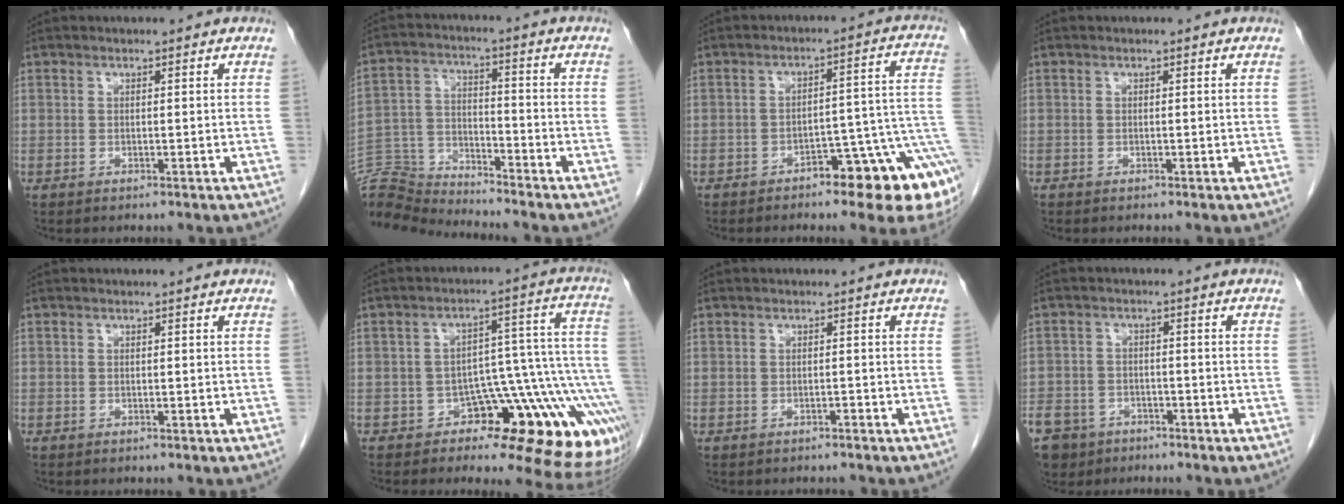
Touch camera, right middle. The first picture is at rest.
{"total": 9.5, "force": [-9.4, -0.5, -1.0], "torque": [0.013, 0.020, -0.181]}
{"total": 11.8, "force": [-6.4, 3.2, 9.3], "torque": [-0.069, 0.029, -0.085]}
{"total": 0.0}
{"total": 0.0}
{"total": 13.5, "force": [-7.7, 4.8, 10.0], "torque": [-0.055, 0.071, -0.104]}
{"total": 1.4, "force": [-1.3, 0.5, 0.1], "torque": [-0.008, -0.001, -0.017]}
{"total": 12.2, "force": [-7.8, 8.7, 3.6], "torque": [-0.113, -0.006, -0.120]}